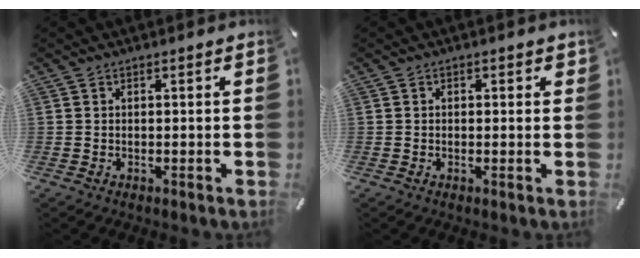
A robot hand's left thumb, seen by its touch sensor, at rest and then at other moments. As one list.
[{"total": 0.9, "force": [0.0, 0.7, 0.5], "torque": [-0.001, 0.002, -0.004]}]